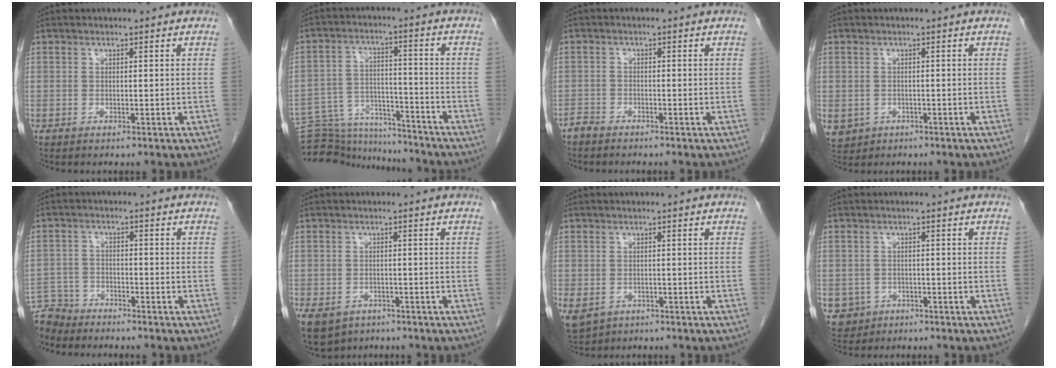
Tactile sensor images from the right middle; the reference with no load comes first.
{"total": 14.7, "force": [-14.2, 2.7, 2.3], "torque": [-0.045, 0.028, -0.218]}
{"total": 1.7, "force": [-1.6, 0.5, 0.1], "torque": [-0.004, -0.001, -0.030]}
{"total": 6.3, "force": [-2.6, 5.4, 1.9], "torque": [-0.052, -0.003, -0.033]}
{"total": 5.9, "force": [-5.6, 1.8, -0.5], "torque": [0.015, -0.003, -0.107]}
{"total": 12.9, "force": [-6.8, 9.8, 4.9], "torque": [-0.151, -0.016, -0.086]}
{"total": 10.1, "force": [-4.4, 8.1, 4.0], "torque": [-0.125, -0.013, -0.054]}
{"total": 4.9, "force": [-2.2, 4.4, 0.7], "torque": [-0.017, 0.005, -0.030]}